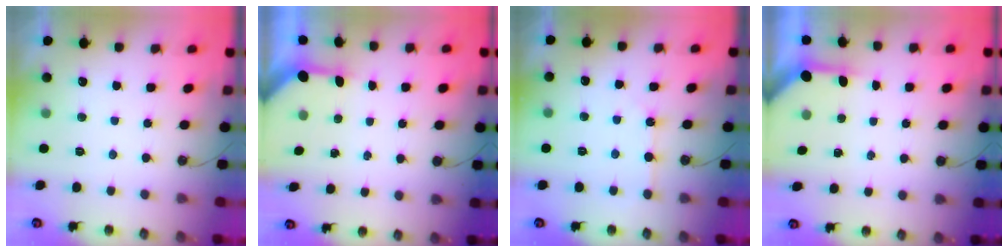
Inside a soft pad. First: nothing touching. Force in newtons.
{"total": 3.2, "press": 3.2, "slide": 0.3}
{"total": 2.7, "press": 2.7, "slide": 0.3}
{"total": 3.4, "press": 3.4, "slide": 0.4}